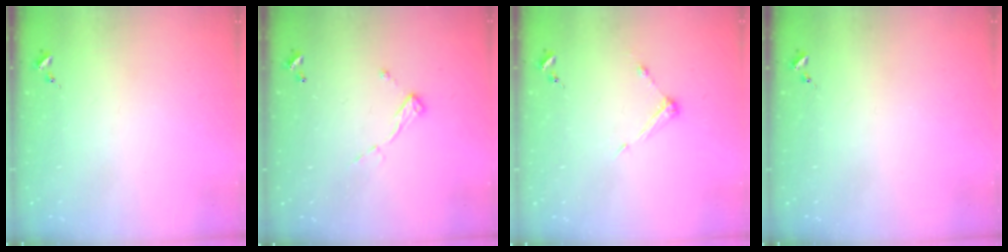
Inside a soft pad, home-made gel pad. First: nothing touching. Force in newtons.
{"total": 6.7, "press": 6.7, "slide": 0.3}
{"total": 5.3, "press": 5.2, "slide": 0.2}
{"total": 0.0}